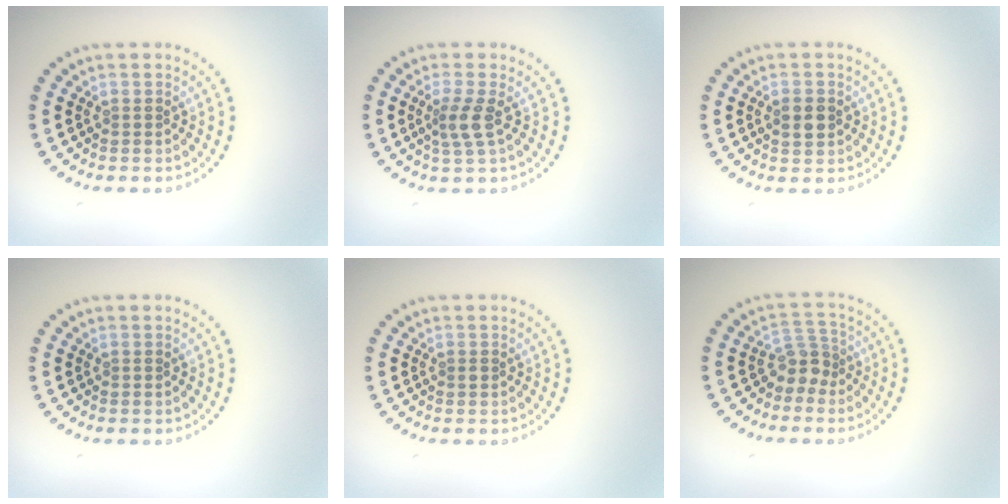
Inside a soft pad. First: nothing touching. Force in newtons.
{"total": 2.3, "press": 1.8, "slide": 1.5}
{"total": 1.8, "press": 1.8, "slide": 0.1}
{"total": 0.0}
{"total": 0.5, "press": 0.5, "slide": 0.0}
{"total": 2.4, "press": 1.8, "slide": 1.6}